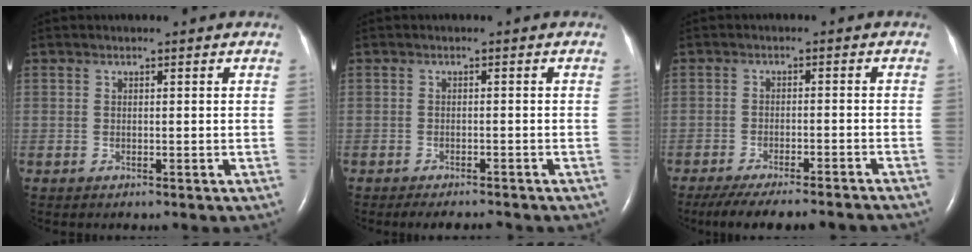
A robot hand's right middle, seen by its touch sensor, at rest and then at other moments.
{"total": 4.2, "force": [-3.8, 0.7, 1.5], "torque": [-0.017, -0.008, -0.053]}
{"total": 14.1, "force": [-12.7, 0.8, 6.0], "torque": [-0.092, -0.023, -0.173]}